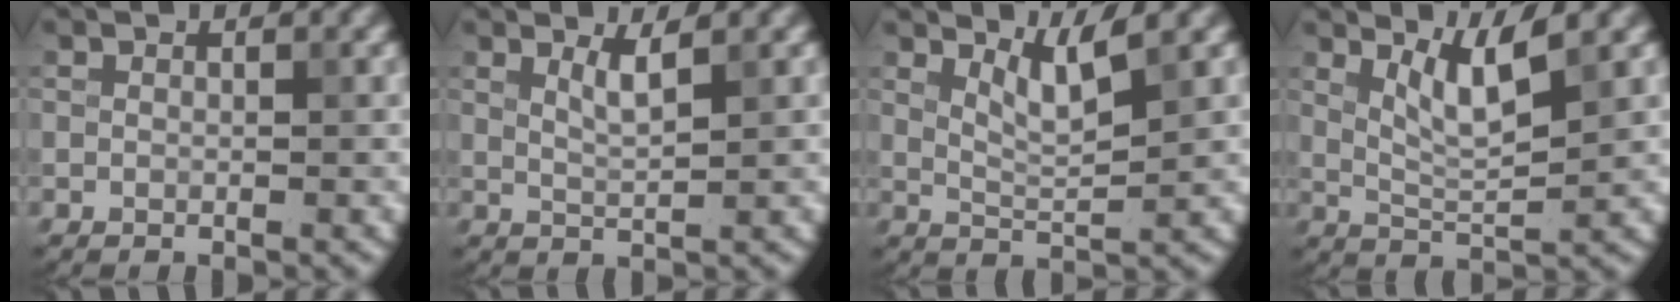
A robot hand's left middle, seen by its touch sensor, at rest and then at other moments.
{"total": 1.8, "force": [1.0, 0.4, 1.5], "torque": [-0.023, -0.002, 0.017]}
{"total": 3.0, "force": [2.0, 0.4, 2.2], "torque": [-0.038, -0.007, 0.042]}
{"total": 3.7, "force": [2.0, 0.6, 3.1], "torque": [-0.062, -0.008, 0.044]}